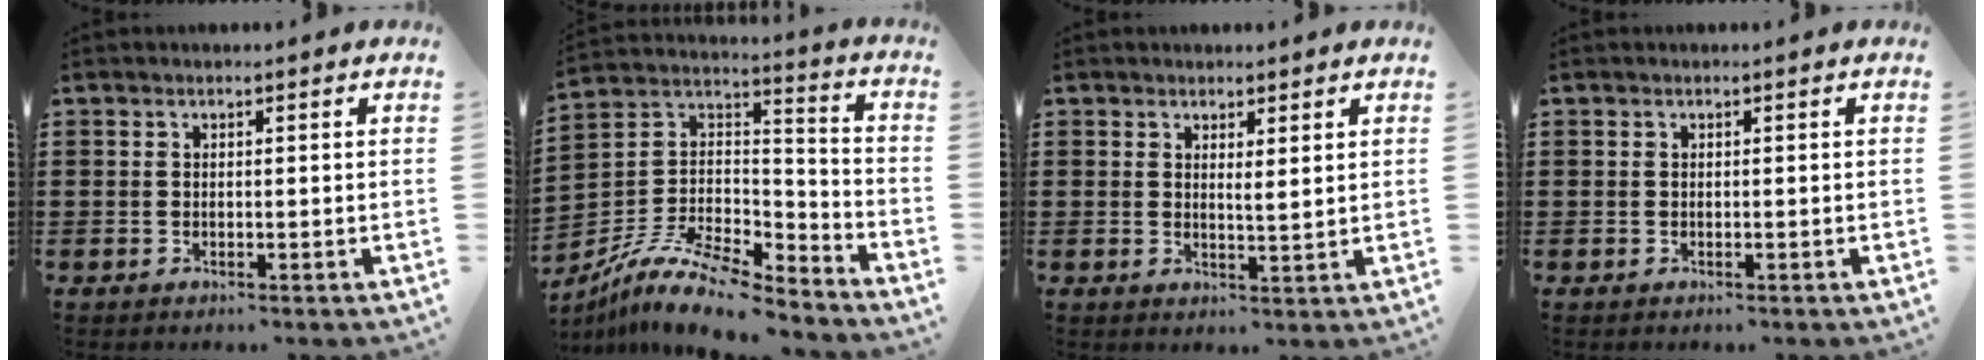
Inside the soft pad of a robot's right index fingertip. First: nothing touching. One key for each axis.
{"total": 11.4, "fx": -9.4, "fy": 2.9, "fz": 5.8, "tx": -0.118, "ty": 0.020, "tz": -0.186}
{"total": 1.7, "fx": 1.4, "fy": 0.1, "fz": 0.9, "tx": -0.013, "ty": 0.000, "tz": 0.025}
{"total": 0.0}